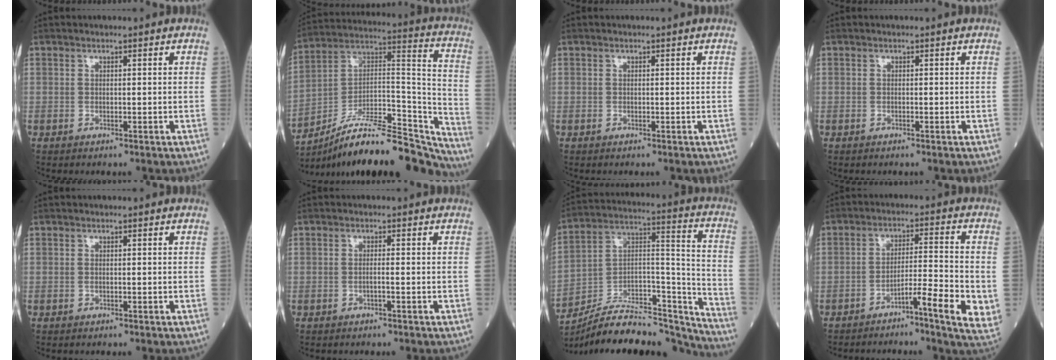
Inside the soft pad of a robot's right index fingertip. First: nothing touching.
{"total": 24.1, "force": [-21.4, 3.7, 10.4], "torque": [-0.124, 0.037, -0.338]}
{"total": 0.0}
{"total": 0.0}
{"total": 0.0}
{"total": 0.9, "force": [-0.4, -0.2, 0.8], "torque": [-0.014, 0.002, -0.008]}
{"total": 22.7, "force": [-21.1, 3.9, 7.4], "torque": [-0.106, 0.041, -0.338]}
{"total": 8.2, "force": [-3.5, 0.0, 7.4], "torque": [-0.105, 0.000, -0.056]}